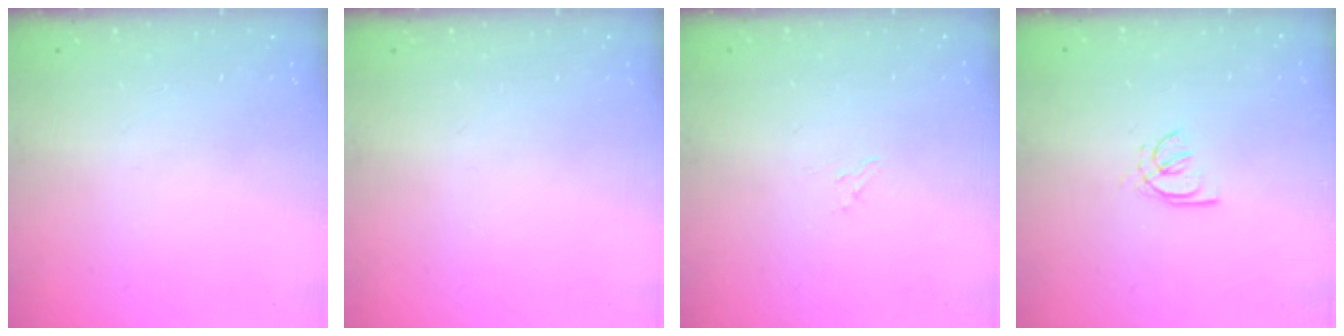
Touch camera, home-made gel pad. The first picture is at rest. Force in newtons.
{"total": 0.0}
{"total": 4.6, "press": 4.6, "slide": 0.4}
{"total": 1.4, "press": 1.3, "slide": 0.4}